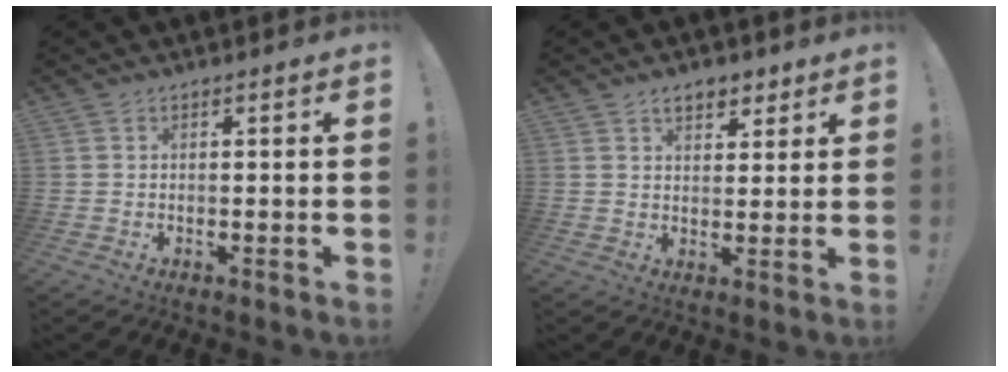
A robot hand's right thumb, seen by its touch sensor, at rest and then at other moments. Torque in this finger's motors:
{"motor_torque": [0.18, 0.50, 0.08, -0.08, 0.00]}